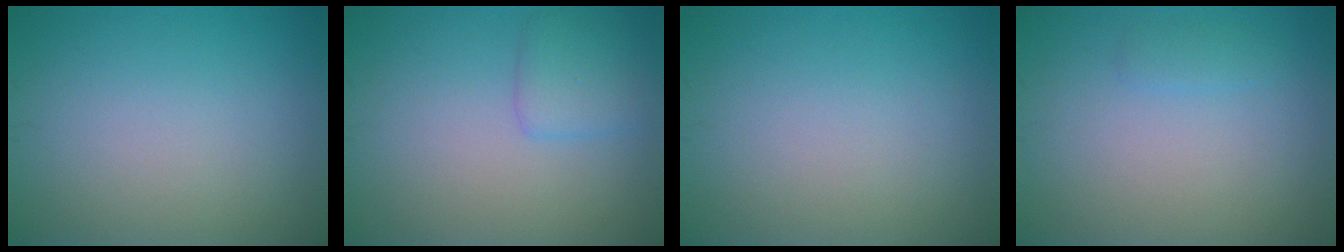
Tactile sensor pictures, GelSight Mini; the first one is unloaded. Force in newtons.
{"total": 2.1, "press": 2.1, "slide": 0.1}
{"total": 0.0}
{"total": 0.8, "press": 0.8, "slide": 0.1}